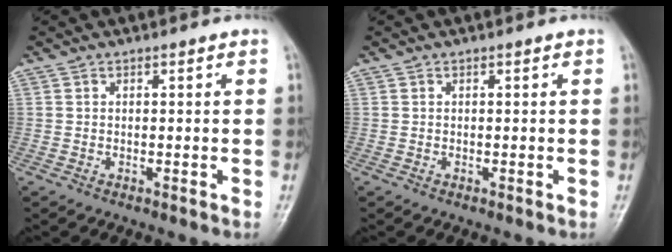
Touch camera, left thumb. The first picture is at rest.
{"total": 0.0}